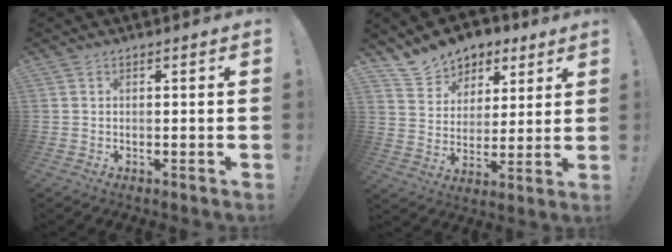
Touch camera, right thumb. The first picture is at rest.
{"total": 11.5, "force": [8.6, 7.4, 2.2], "torque": [-0.047, -0.061, 0.166]}